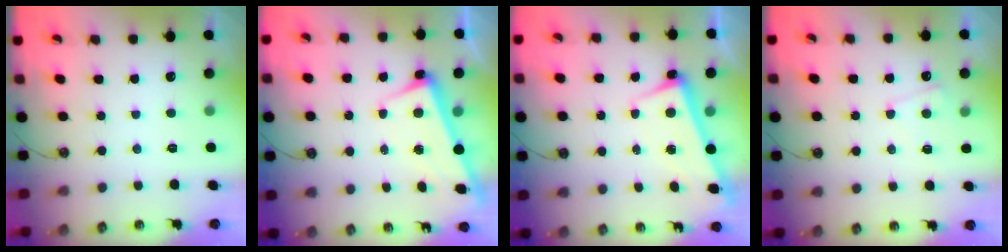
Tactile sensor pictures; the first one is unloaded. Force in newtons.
{"total": 2.5, "press": 2.4, "slide": 0.7}
{"total": 2.7, "press": 2.5, "slide": 0.9}
{"total": 4.8, "press": 4.8, "slide": 0.5}